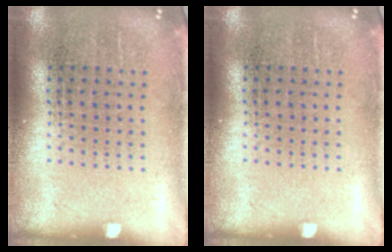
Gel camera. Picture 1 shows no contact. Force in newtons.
{"total": 0.0}